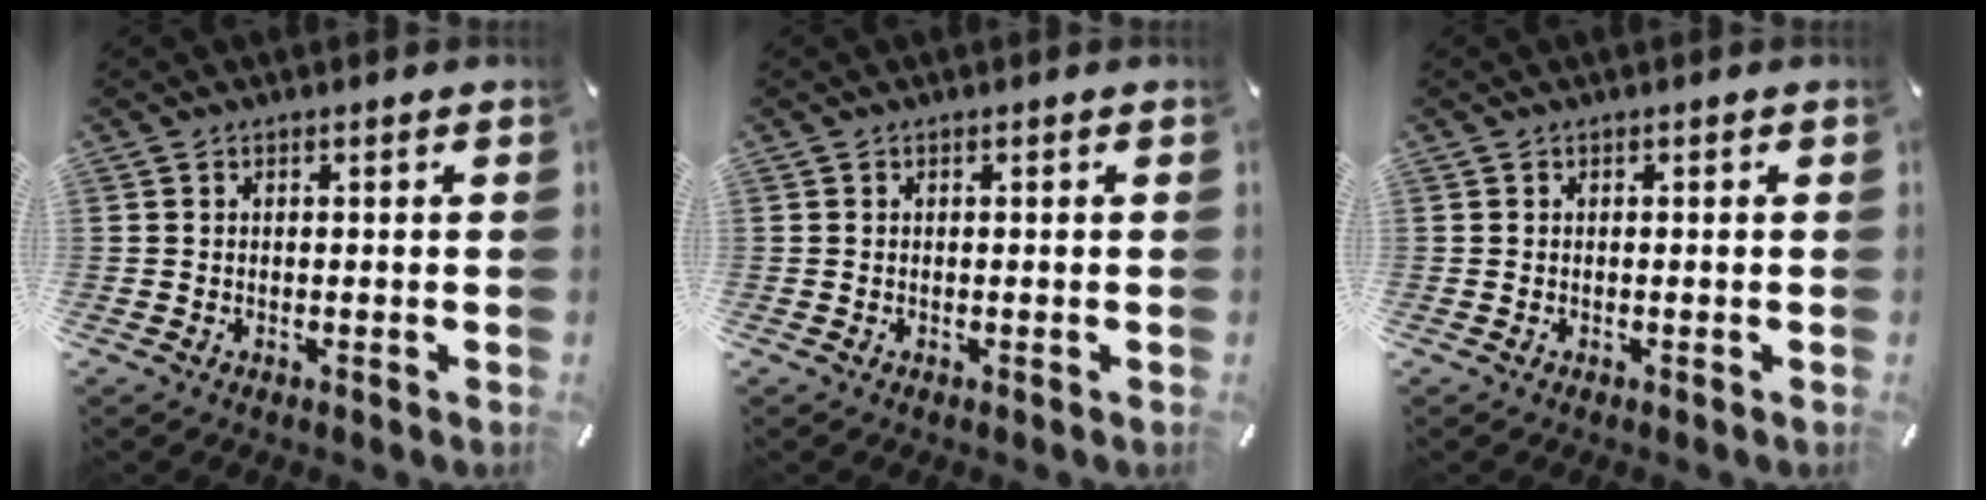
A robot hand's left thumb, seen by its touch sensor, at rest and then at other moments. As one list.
[{"total": 0.0}, {"total": 0.0}]